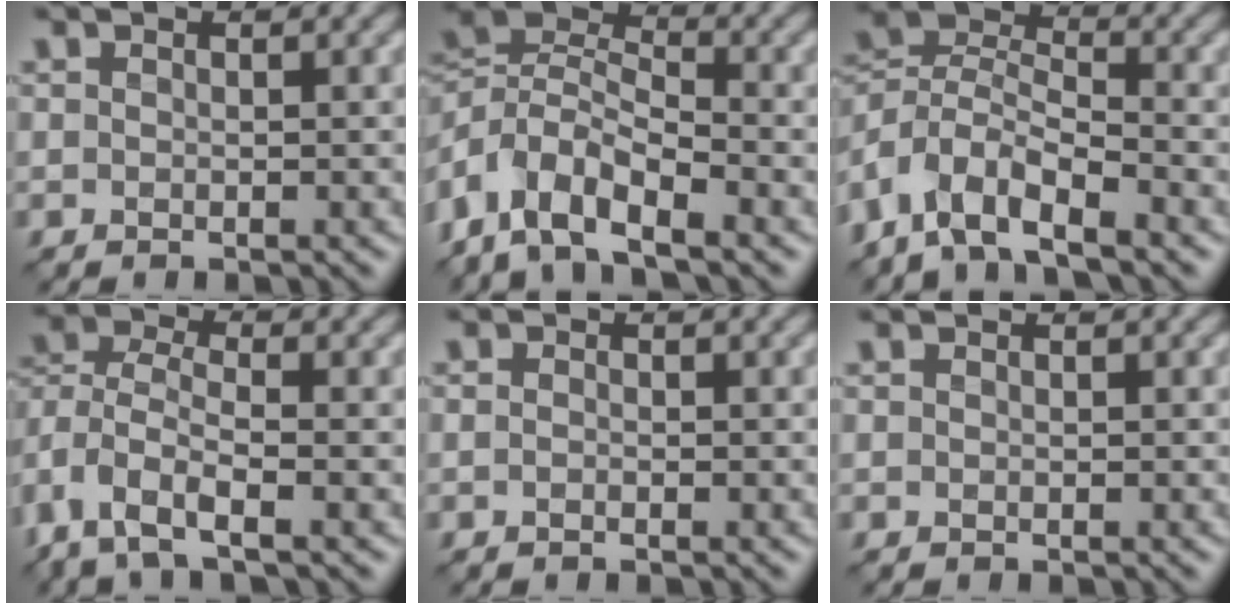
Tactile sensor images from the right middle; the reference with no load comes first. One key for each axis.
{"total": 7.9, "fx": -4.4, "fy": 3.7, "fz": 5.4, "tx": -0.098, "ty": 0.009, "tz": -0.101}
{"total": 7.7, "fx": -5.2, "fy": 3.3, "fz": 4.6, "tx": -0.086, "ty": 0.004, "tz": -0.115}
{"total": 6.3, "fx": -3.0, "fy": 3.1, "fz": 4.7, "tx": -0.104, "ty": -0.004, "tz": -0.073}
{"total": 0.7, "fx": 0.1, "fy": 0.5, "fz": 0.5, "tx": -0.002, "ty": -0.004, "tz": -0.013}
{"total": 0.0}